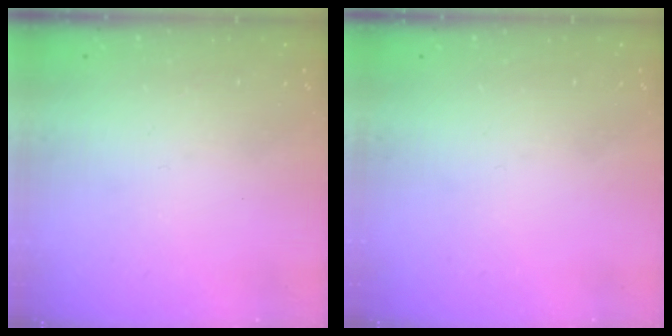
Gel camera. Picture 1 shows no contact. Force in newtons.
{"total": 0.0}